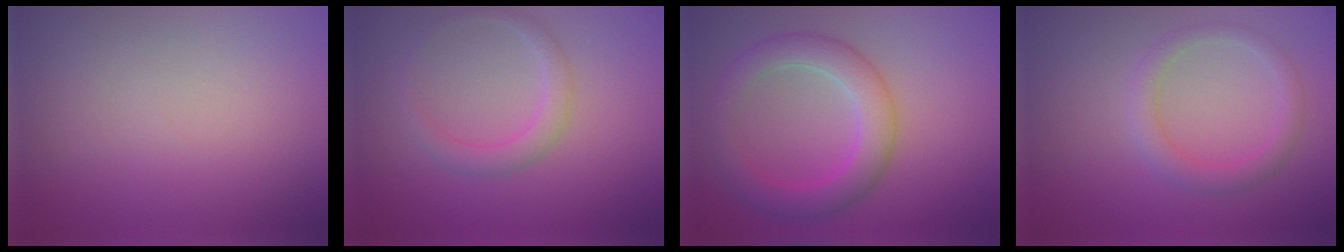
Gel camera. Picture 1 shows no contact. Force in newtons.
{"total": 2.1, "press": 2.1, "slide": 0.0}
{"total": 4.7, "press": 4.7, "slide": 0.2}
{"total": 2.3, "press": 2.2, "slide": 0.1}